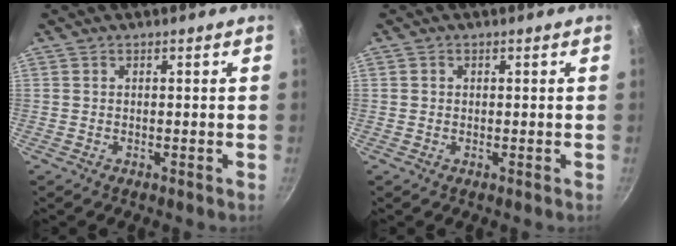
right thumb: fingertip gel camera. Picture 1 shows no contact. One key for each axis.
{"total": 0.7, "fx": 0.1, "fy": 0.6, "fz": 0.1, "tx": 0.001, "ty": 0.000, "tz": -0.001}